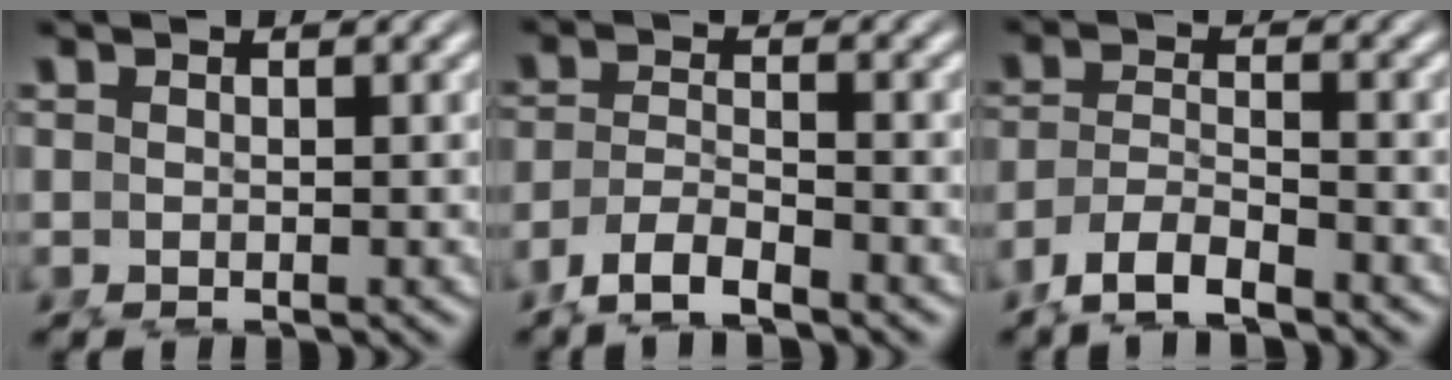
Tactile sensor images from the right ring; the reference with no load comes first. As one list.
[{"total": 3.5, "force": [-2.7, 1.5, 1.7], "torque": [-0.046, -0.021, -0.041]}, {"total": 3.9, "force": [-2.9, 2.0, 1.8], "torque": [-0.051, -0.023, -0.043]}]